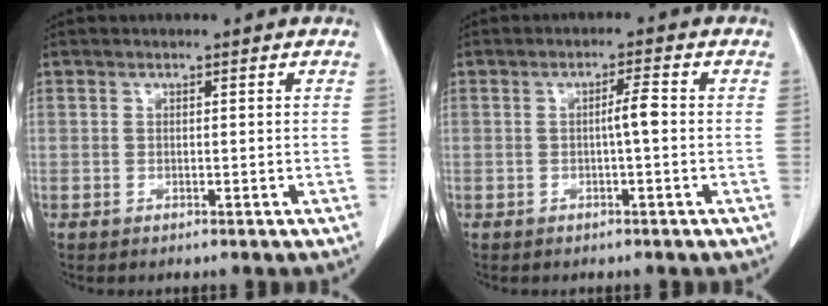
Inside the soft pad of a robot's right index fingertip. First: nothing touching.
{"total": 2.6, "force": [-0.2, 0.0, 2.6], "torque": [-0.042, 0.003, -0.004]}